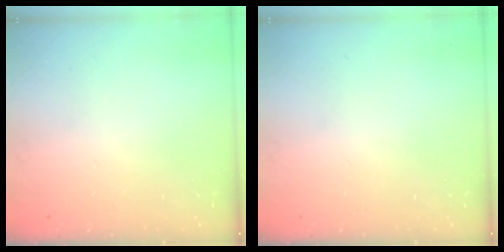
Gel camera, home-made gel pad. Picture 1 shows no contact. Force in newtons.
{"total": 0.0}